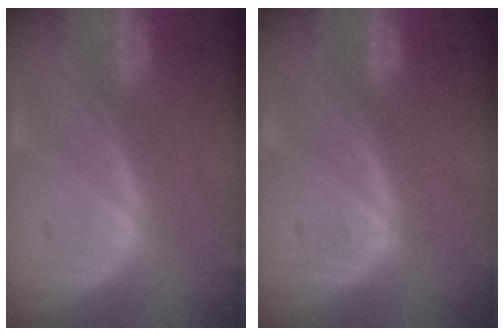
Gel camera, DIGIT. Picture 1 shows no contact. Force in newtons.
{"total": 0.5, "press": 0.5, "slide": 0.2}